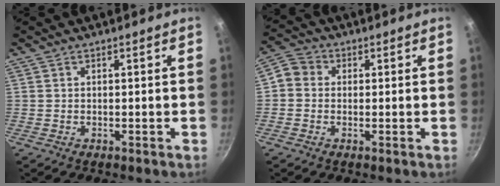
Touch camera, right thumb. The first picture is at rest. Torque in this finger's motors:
{"motor_torque": [-0.32, 0.41, 0.24, 0.41, 0.01]}